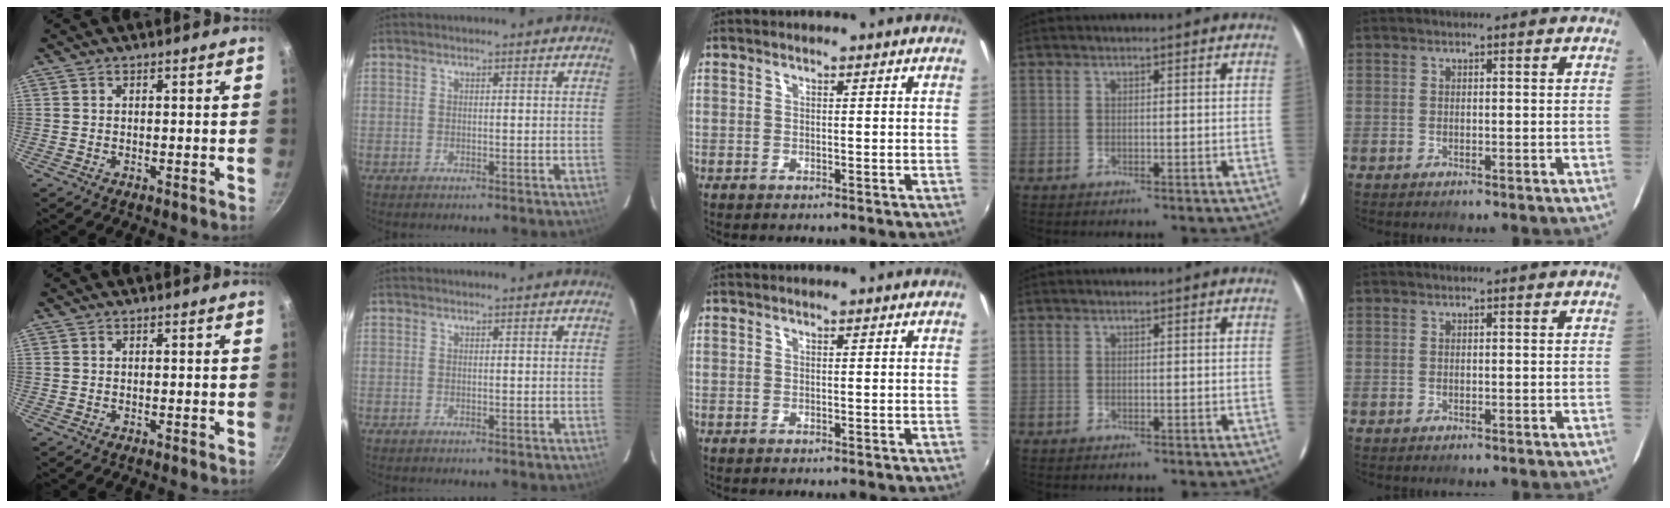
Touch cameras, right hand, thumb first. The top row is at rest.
{}